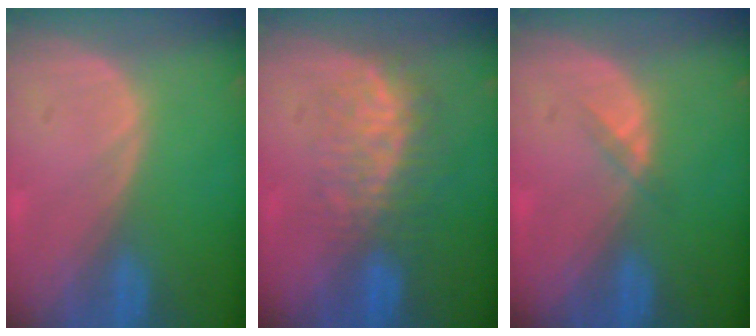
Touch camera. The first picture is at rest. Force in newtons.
{"total": 8.0, "press": 7.4, "slide": 3.1}
{"total": 1.4, "press": 1.1, "slide": 0.8}